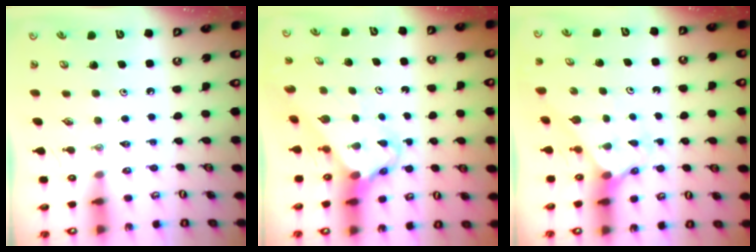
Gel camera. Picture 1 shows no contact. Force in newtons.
{"total": 2.7, "press": 2.7, "slide": 0.2}
{"total": 2.3, "press": 2.3, "slide": 0.2}